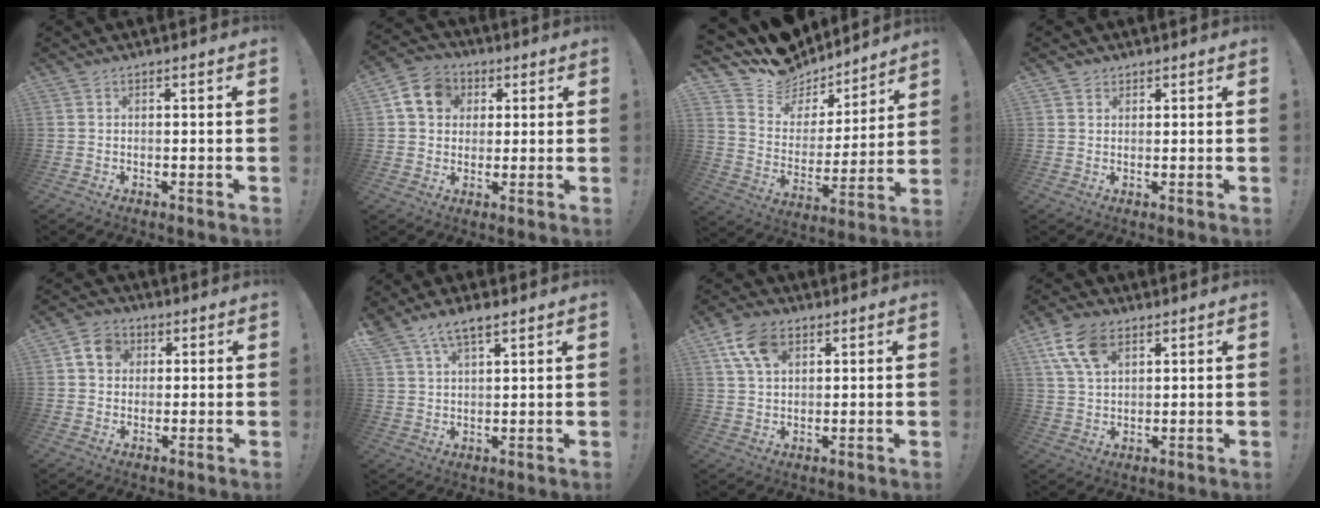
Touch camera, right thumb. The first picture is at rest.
{"total": 10.6, "force": [3.3, 8.9, 4.7], "torque": [-0.068, 0.001, 0.069]}
{"total": 12.0, "force": [10.1, 6.3, 1.8], "torque": [-0.044, -0.091, 0.182]}
{"total": 1.9, "force": [1.2, 1.4, 0.2], "torque": [0.005, -0.007, 0.020]}
{"total": 7.6, "force": [2.4, 6.4, 3.3], "torque": [-0.048, 0.002, 0.048]}
{"total": 6.5, "force": [4.8, 2.4, 3.7], "torque": [-0.064, -0.021, 0.089]}
{"total": 10.4, "force": [4.8, 6.5, 6.6], "torque": [-0.111, -0.003, 0.095]}
{"total": 10.9, "force": [5.3, 6.3, 7.0], "torque": [-0.135, -0.004, 0.104]}